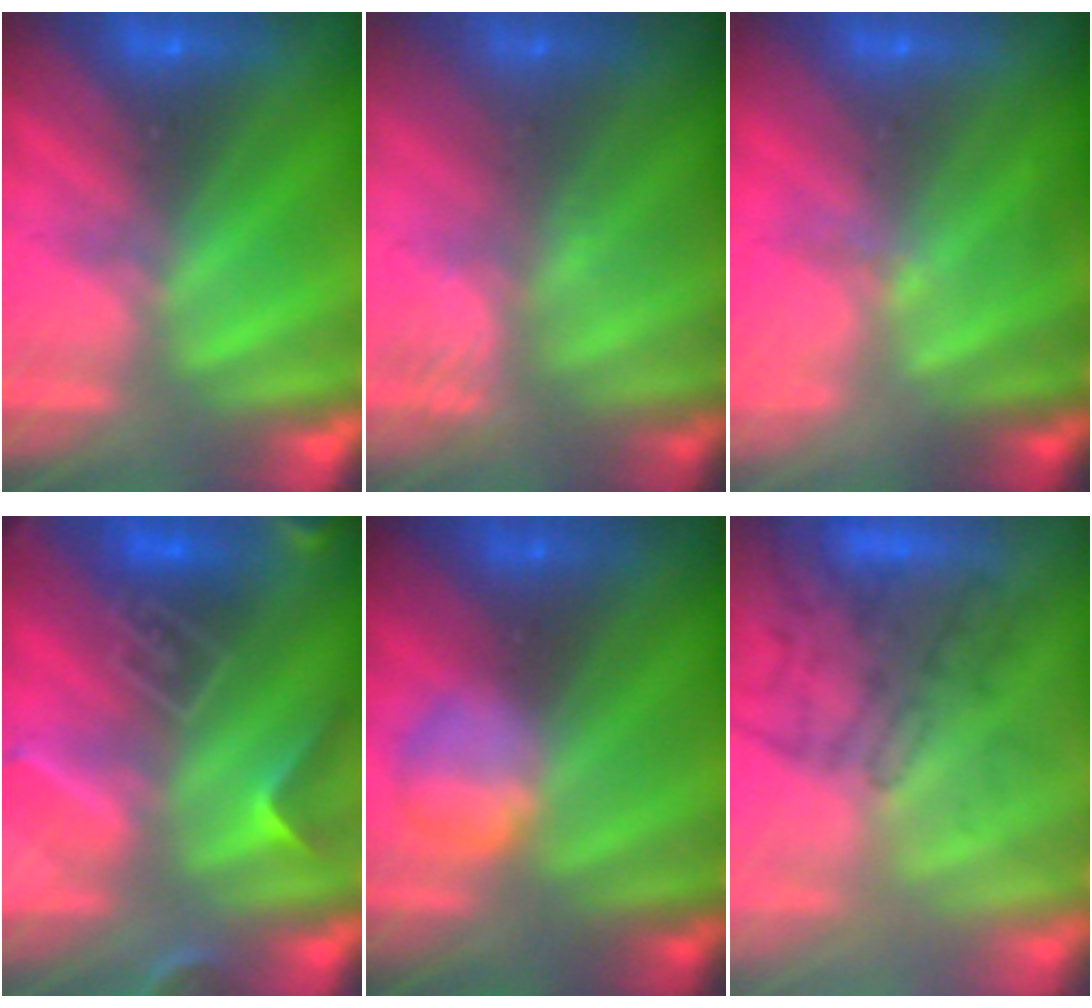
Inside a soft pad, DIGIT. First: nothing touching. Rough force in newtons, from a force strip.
{"total": 2.4}
{"total": 2.2}
{"total": 9.0}
{"total": 2.3}
{"total": 3.4}